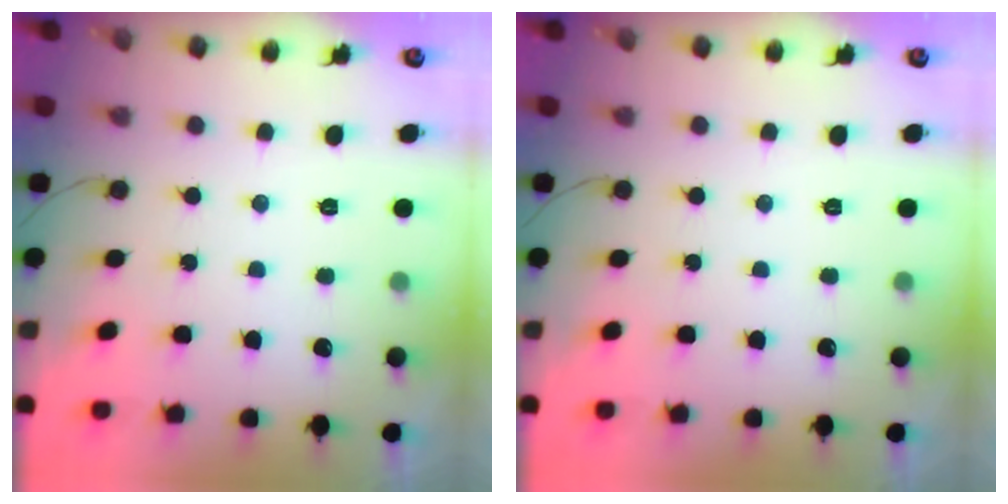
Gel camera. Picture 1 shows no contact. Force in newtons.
{"total": 0.0}